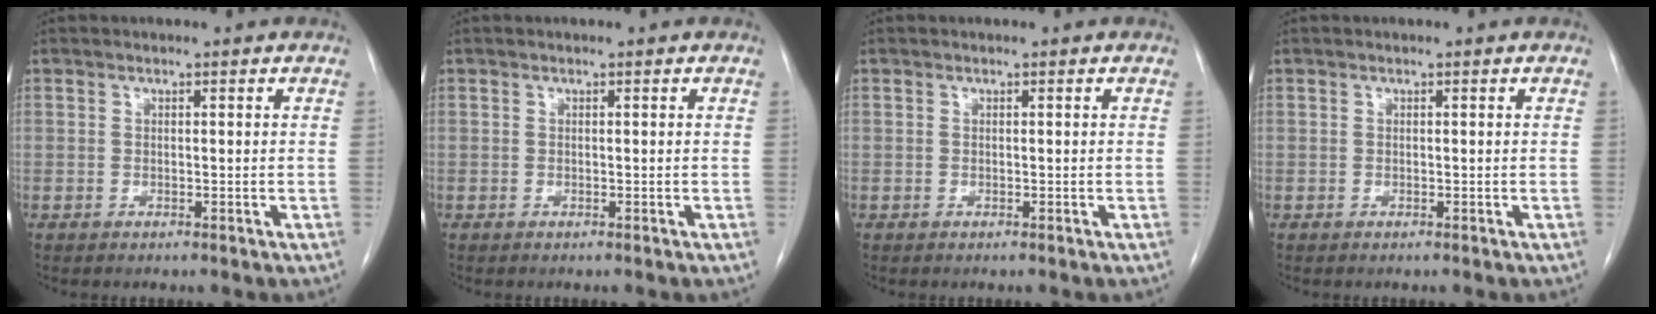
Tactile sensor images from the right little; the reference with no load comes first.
{"total": 0.0}
{"total": 0.0}
{"total": 0.0}